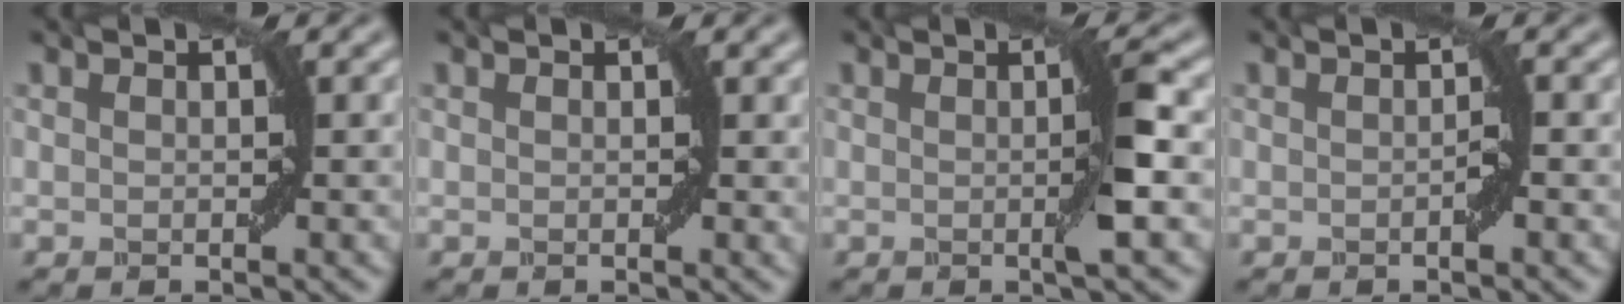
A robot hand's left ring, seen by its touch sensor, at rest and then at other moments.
{"total": 0.5, "force": [0.2, 0.3, 0.4], "torque": [-0.001, -0.003, 0.004]}
{"total": 2.8, "force": [-0.1, 0.3, 2.8], "torque": [-0.044, -0.004, -0.005]}
{"total": 0.7, "force": [-0.3, 0.0, 0.7], "torque": [-0.010, 0.003, -0.004]}